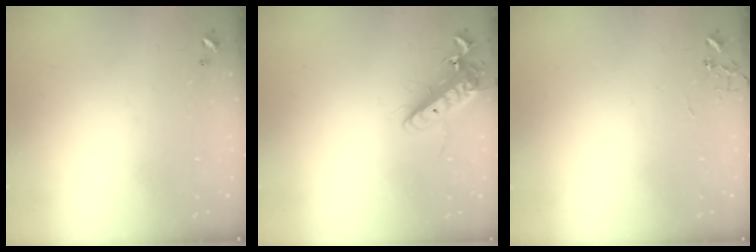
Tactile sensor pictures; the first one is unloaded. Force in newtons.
{"total": 14.1, "press": 13.9, "slide": 2.6}
{"total": 0.0}